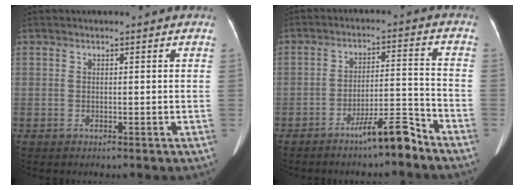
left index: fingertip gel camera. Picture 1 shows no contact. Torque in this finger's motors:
{"motor_torque": [0.80, 0.75, 0.08, 0.10]}